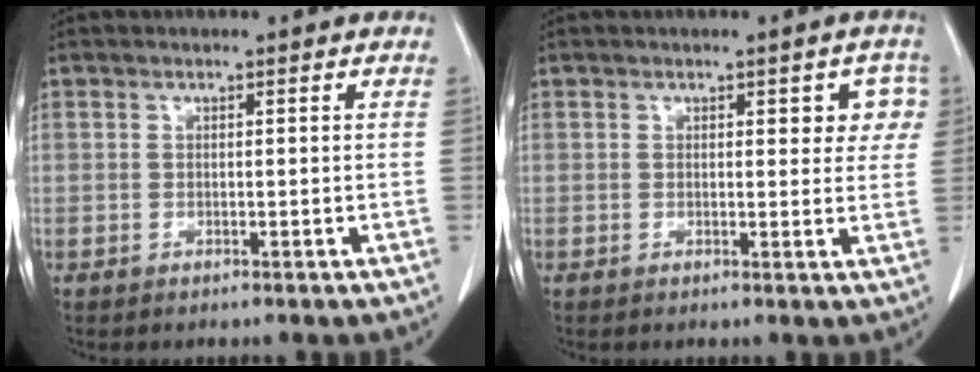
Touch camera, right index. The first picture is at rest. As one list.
[{"total": 4.0, "force": [1.5, 2.0, 3.2], "torque": [-0.020, 0.007, 0.014]}]